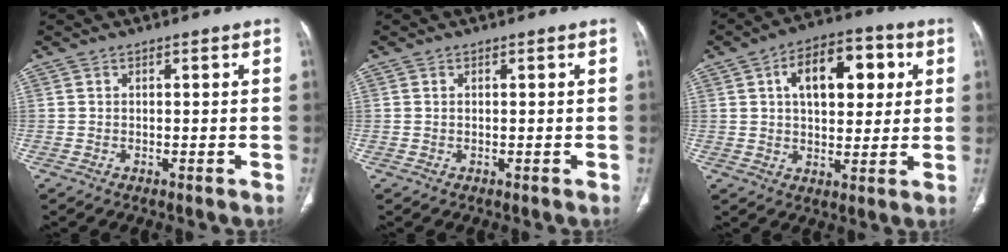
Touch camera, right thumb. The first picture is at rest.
{"total": 0.0}
{"total": 14.4, "force": [4.1, 8.1, 11.2], "torque": [-0.136, 0.012, 0.060]}